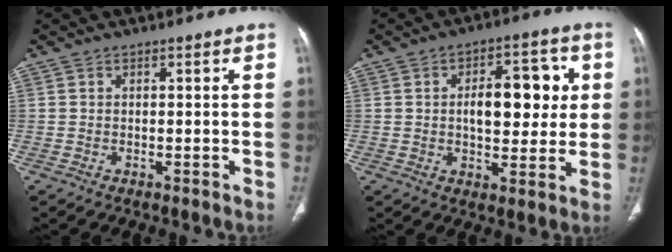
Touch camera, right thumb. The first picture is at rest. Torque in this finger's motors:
{"motor_torque": [1.41, 1.32, 1.01, 0.26, 0.05]}